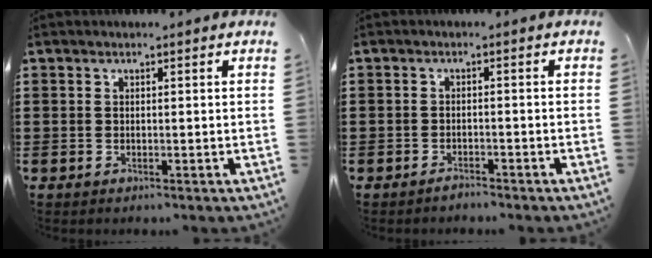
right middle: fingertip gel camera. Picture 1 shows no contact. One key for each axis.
{"total": 1.3, "fx": -1.3, "fy": 0.2, "fz": 0.1, "tx": -0.005, "ty": 0.002, "tz": -0.027}